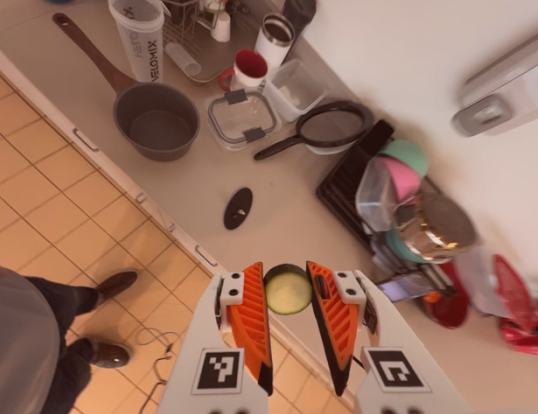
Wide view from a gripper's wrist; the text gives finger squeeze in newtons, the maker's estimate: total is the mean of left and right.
{"total": 7.6, "left": 7.4, "right": 7.9}